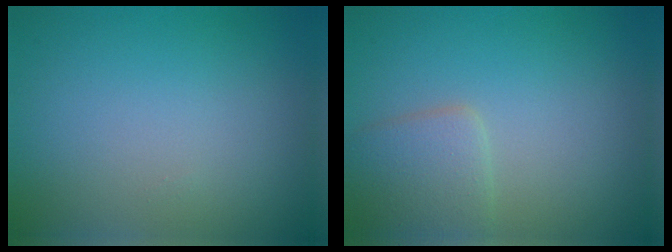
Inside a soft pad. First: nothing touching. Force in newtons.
{"total": 2.9, "press": 2.9, "slide": 0.2}